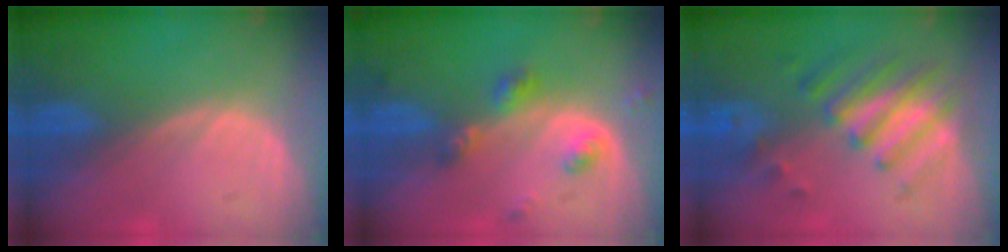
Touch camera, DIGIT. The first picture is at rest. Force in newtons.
{"total": 4.7, "press": 4.2, "slide": 2.1}
{"total": 7.9, "press": 6.9, "slide": 3.8}